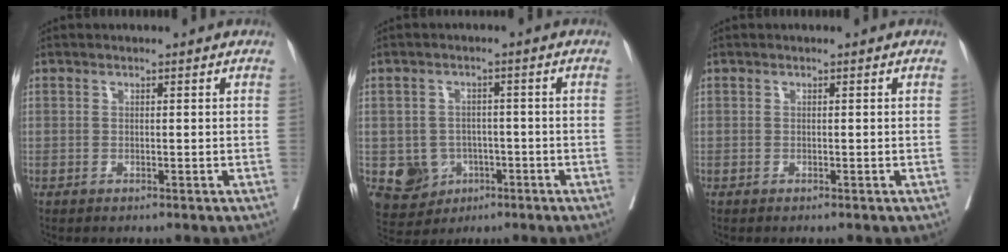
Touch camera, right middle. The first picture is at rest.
{"total": 5.9, "force": [-1.9, 5.3, 1.5], "torque": [-0.023, 0.005, -0.020]}
{"total": 0.0}